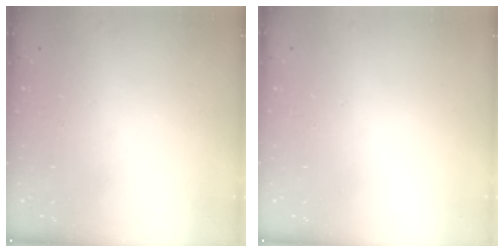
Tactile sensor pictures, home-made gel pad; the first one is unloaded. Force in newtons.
{"total": 0.0}